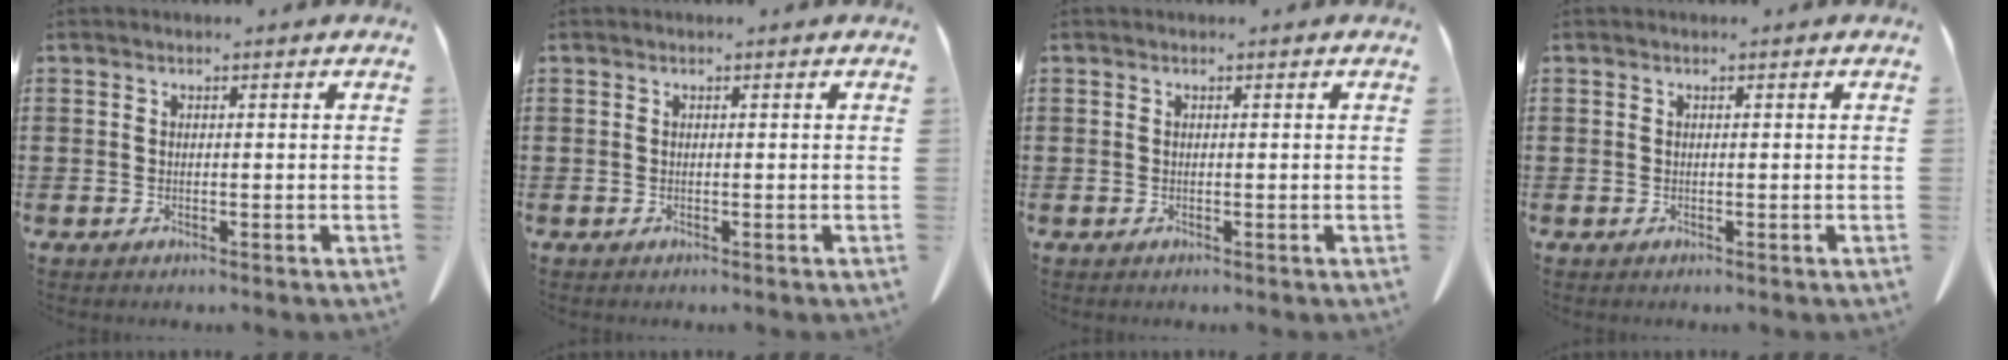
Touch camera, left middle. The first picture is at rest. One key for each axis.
{"total": 0.0}
{"total": 0.0}
{"total": 0.0}